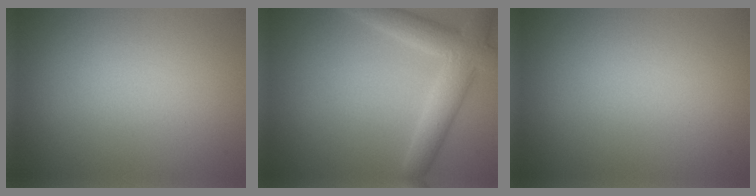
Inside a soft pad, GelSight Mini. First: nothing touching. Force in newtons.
{"total": 4.7, "press": 4.7, "slide": 0.4}
{"total": 0.0}